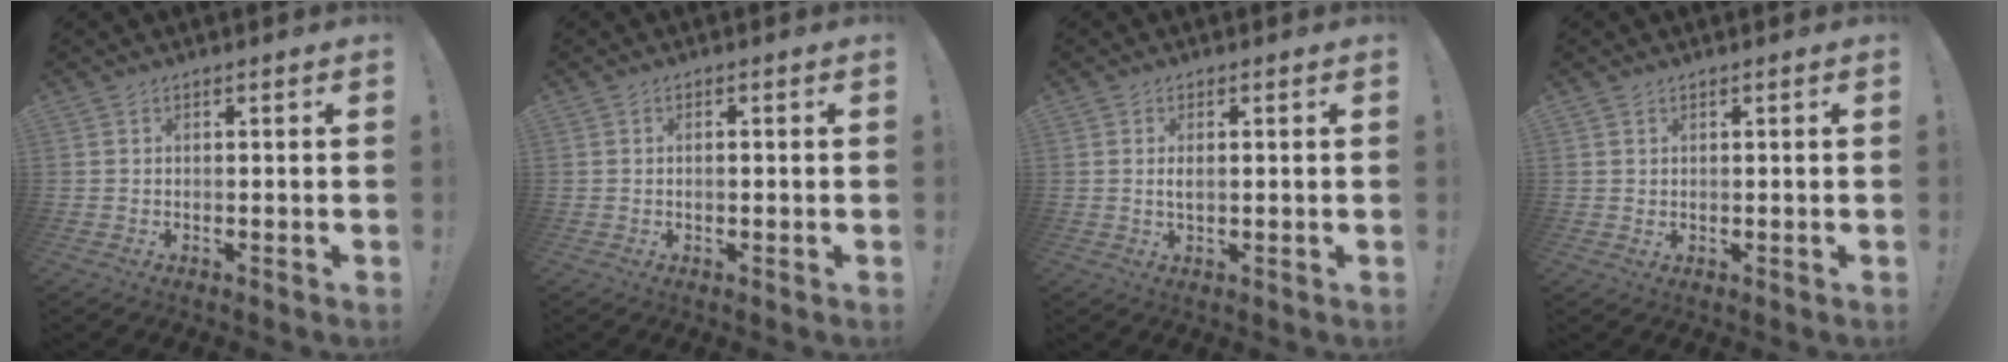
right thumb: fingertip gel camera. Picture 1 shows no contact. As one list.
[{"total": 1.0, "force": [-0.2, 0.4, 0.9], "torque": [-0.008, 0.000, -0.006]}, {"total": 2.2, "force": [0.2, 0.9, 2.0], "torque": [-0.032, -0.001, 0.002]}, {"total": 1.0, "force": [0.7, 0.6, 0.2], "torque": [0.000, -0.002, 0.013]}]